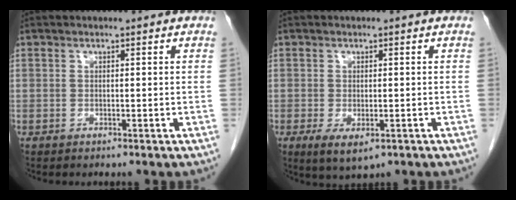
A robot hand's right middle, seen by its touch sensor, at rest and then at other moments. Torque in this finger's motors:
{"motor_torque": [0.25, -0.34, 0.17, 0.03]}